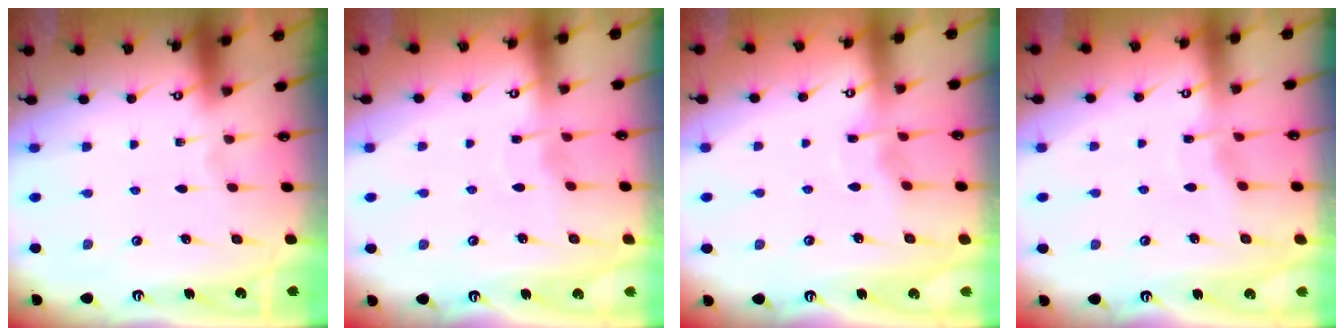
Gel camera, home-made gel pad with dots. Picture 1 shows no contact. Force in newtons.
{"total": 1.8, "press": 1.7, "slide": 0.3}
{"total": 4.1, "press": 4.0, "slide": 0.6}
{"total": 4.3, "press": 4.3, "slide": 0.4}